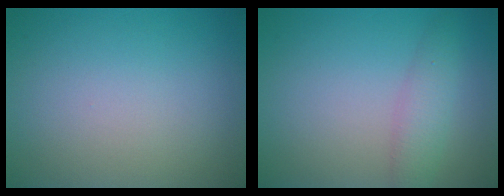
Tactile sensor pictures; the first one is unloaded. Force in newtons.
{"total": 2.5, "press": 2.5, "slide": 0.0}